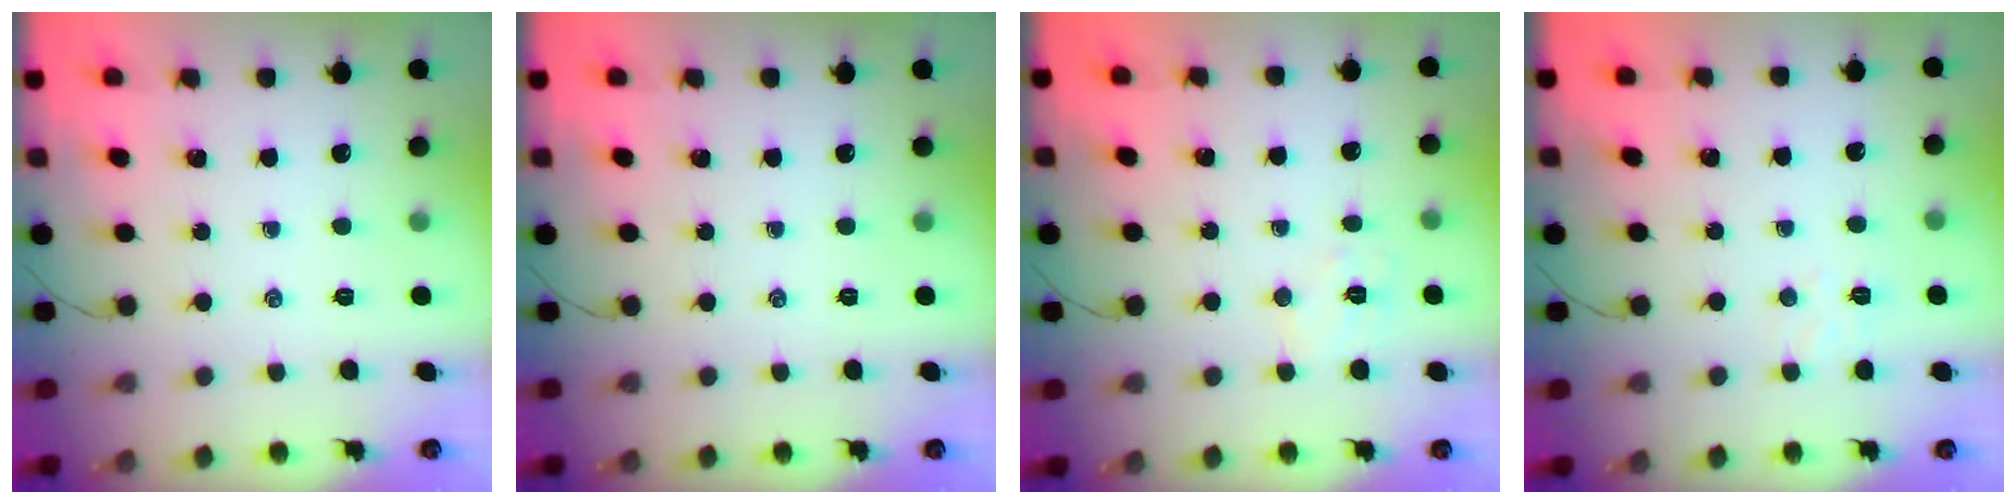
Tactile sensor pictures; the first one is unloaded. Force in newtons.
{"total": 0.0}
{"total": 6.6, "press": 6.4, "slide": 1.2}
{"total": 4.0, "press": 3.9, "slide": 0.9}